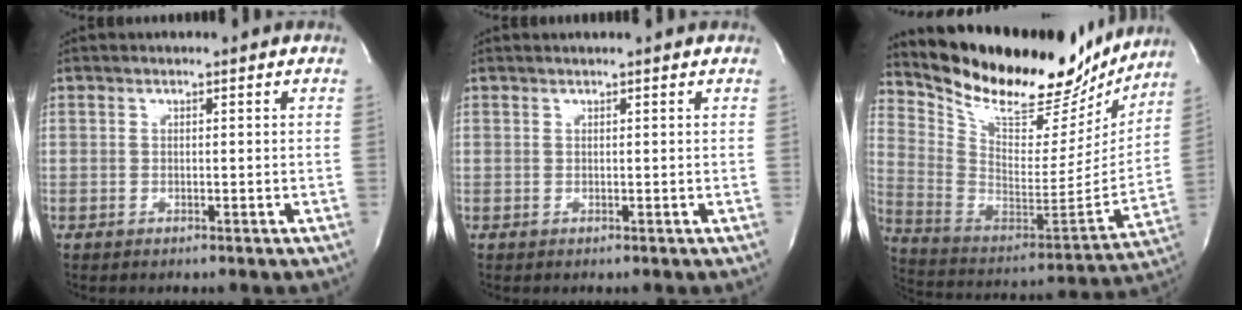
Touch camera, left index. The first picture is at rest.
{"total": 1.2, "force": [1.1, -0.2, 0.3], "torque": [-0.009, 0.005, 0.019]}
{"total": 25.3, "force": [22.0, 7.1, 10.2], "torque": [-0.186, -0.033, 0.335]}